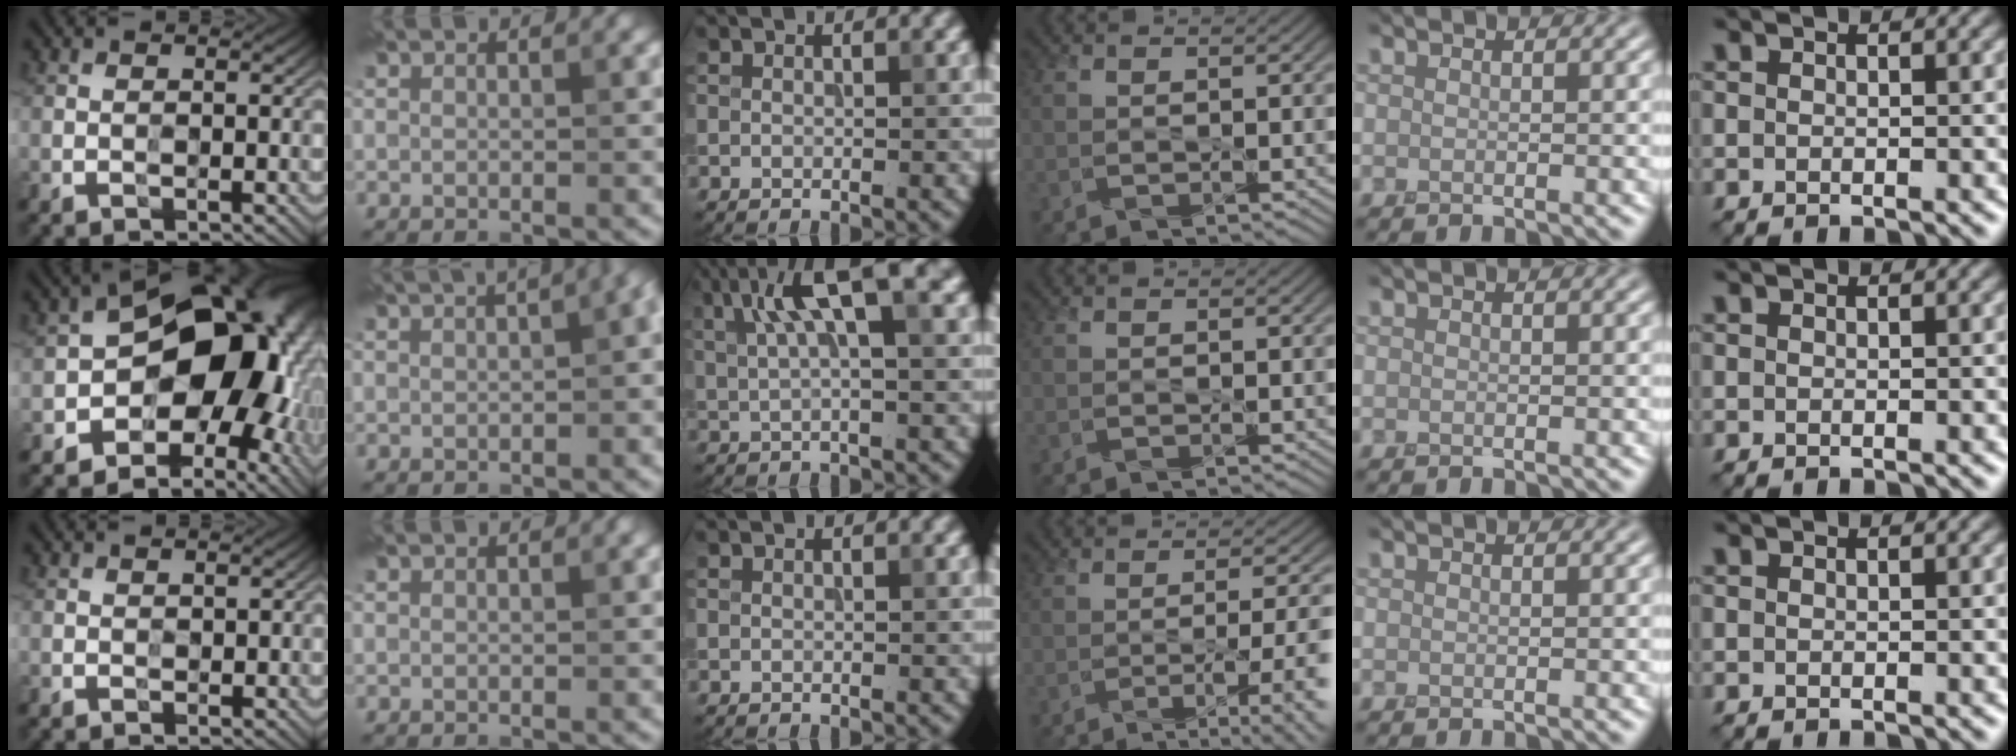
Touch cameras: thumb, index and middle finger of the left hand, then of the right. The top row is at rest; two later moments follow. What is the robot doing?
{"motion": "peel", "object": "velcro strap"}